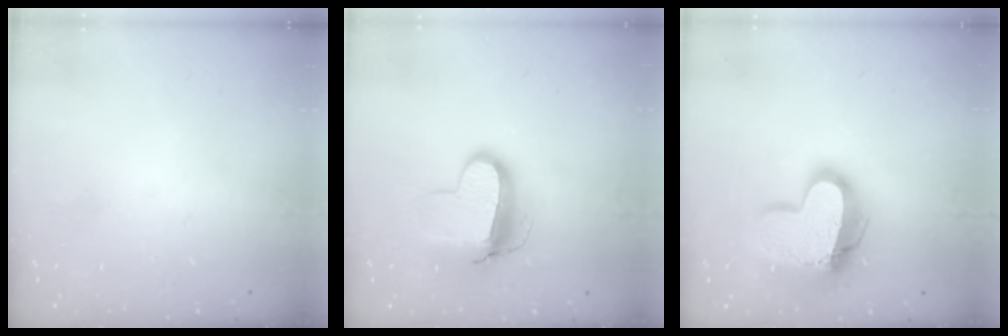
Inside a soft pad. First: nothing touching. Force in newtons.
{"total": 12.4, "press": 12.3, "slide": 1.3}
{"total": 16.9, "press": 16.8, "slide": 1.5}